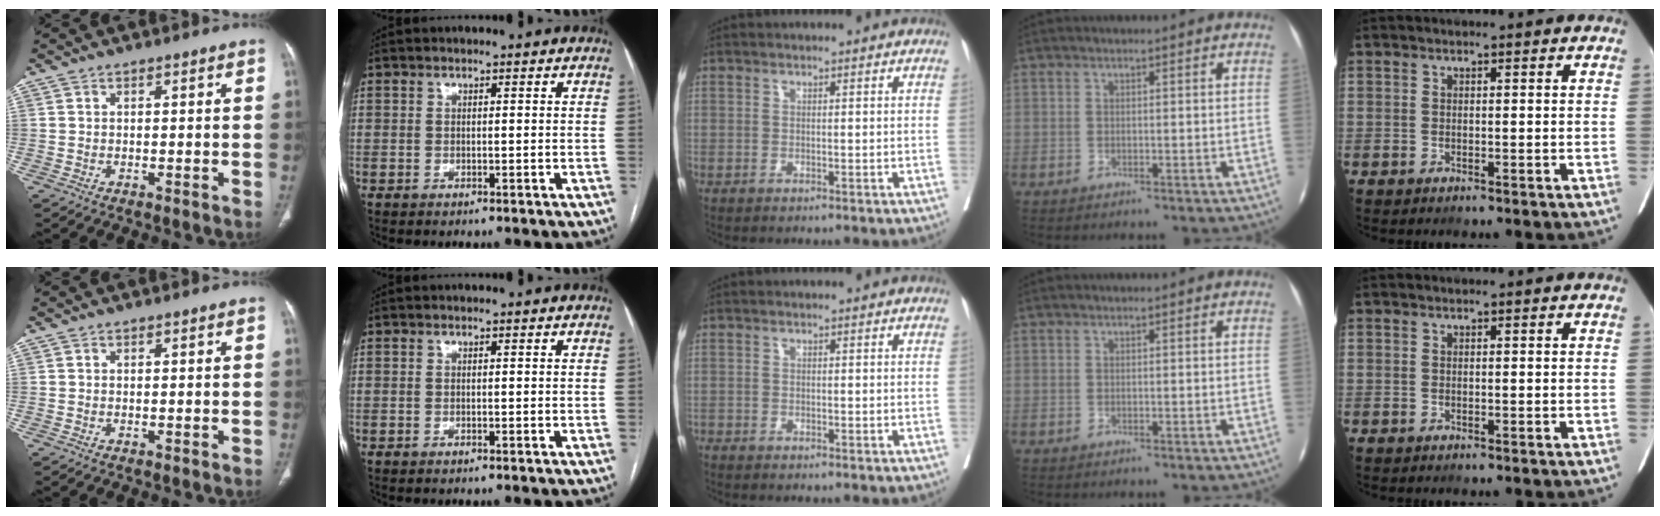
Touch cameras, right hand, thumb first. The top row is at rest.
{"middle": {"total": 0.7, "force": [-0.4, -0.2, -0.6], "torque": [0.003, 0.002, -0.013]}}